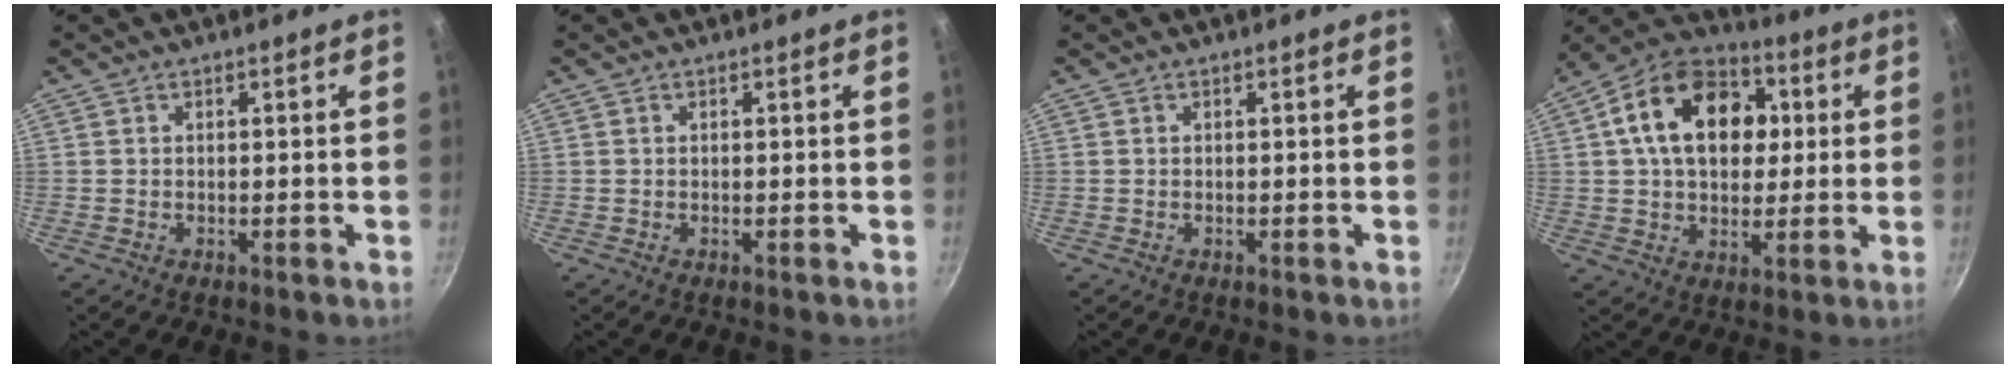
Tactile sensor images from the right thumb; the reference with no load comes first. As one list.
[{"total": 0.0}, {"total": 0.0}, {"total": 19.2, "force": [4.1, 13.4, 13.1], "torque": [-0.185, 0.020, 0.051]}]